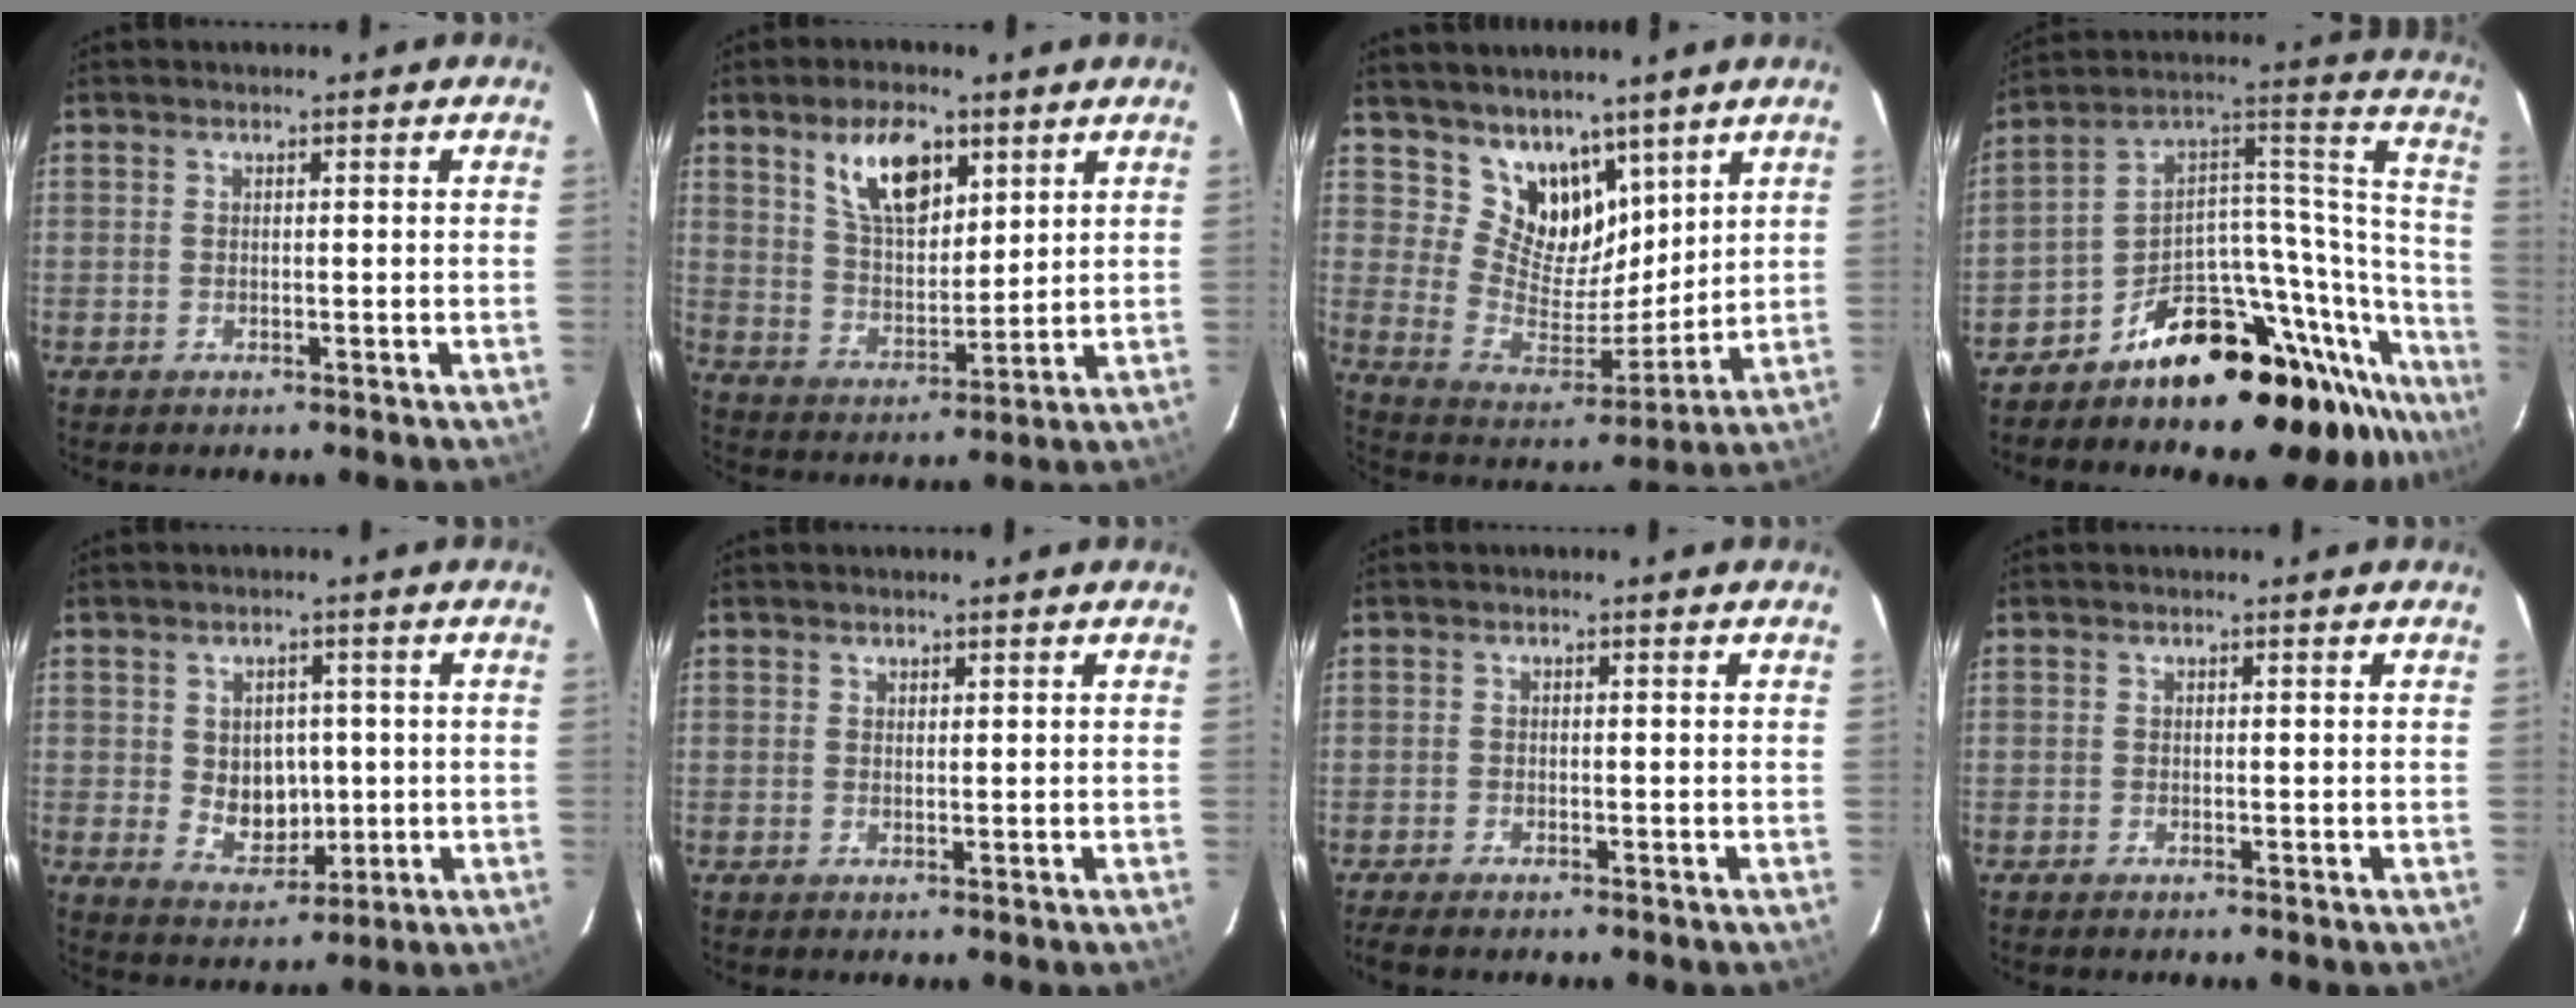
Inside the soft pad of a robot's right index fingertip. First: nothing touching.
{"total": 11.6, "force": [6.3, 5.5, 8.1], "torque": [-0.133, 0.007, 0.122]}
{"total": 12.8, "force": [8.8, 7.6, 5.4], "torque": [-0.096, -0.011, 0.173]}
{"total": 26.8, "force": [-21.0, 10.2, 13.2], "torque": [-0.118, 0.073, -0.324]}
{"total": 7.1, "force": [0.1, 5.8, 4.1], "torque": [-0.073, -0.001, 0.019]}
{"total": 0.7, "force": [0.5, 0.4, 0.0], "torque": [0.000, 0.002, 0.009]}
{"total": 2.7, "force": [-2.3, 0.6, 1.3], "torque": [-0.036, -0.011, -0.042]}
{"total": 0.0}